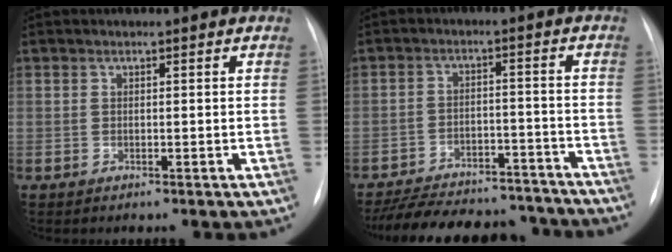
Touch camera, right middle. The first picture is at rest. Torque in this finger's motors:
{"motor_torque": [0.90, -1.24, 0.01, 0.02]}